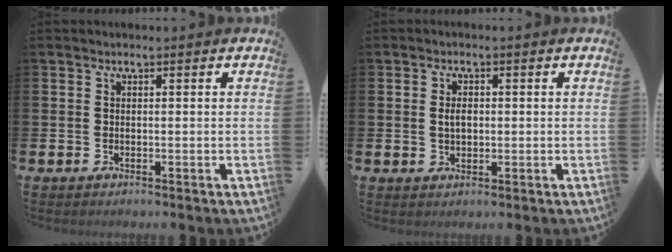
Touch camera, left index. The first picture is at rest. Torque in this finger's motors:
{"motor_torque": [0.14, -0.06, 0.03, 0.07]}